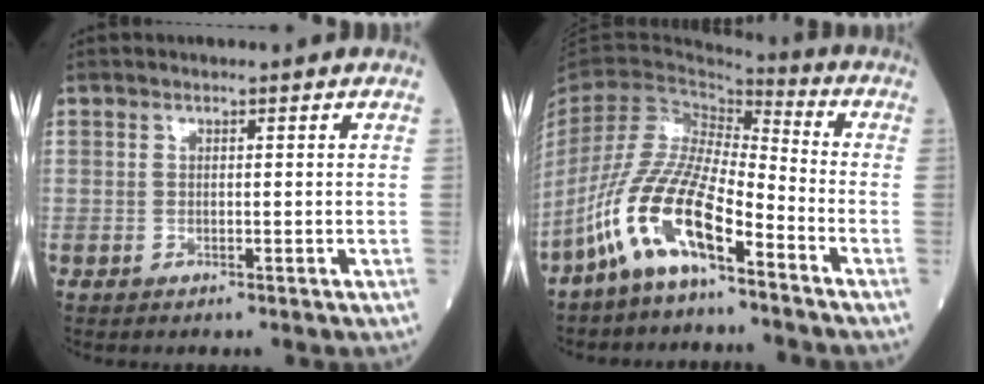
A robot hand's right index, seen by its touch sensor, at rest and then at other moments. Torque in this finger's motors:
{"motor_torque": [1.64, -0.49, 0.62, 0.16]}